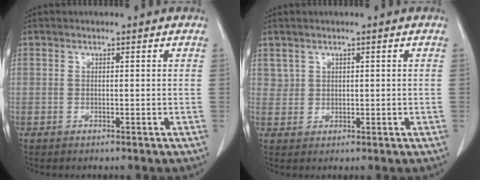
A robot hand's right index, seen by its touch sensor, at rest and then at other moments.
{"total": 2.0, "force": [1.1, 1.6, 0.1], "torque": [0.010, 0.003, 0.017]}